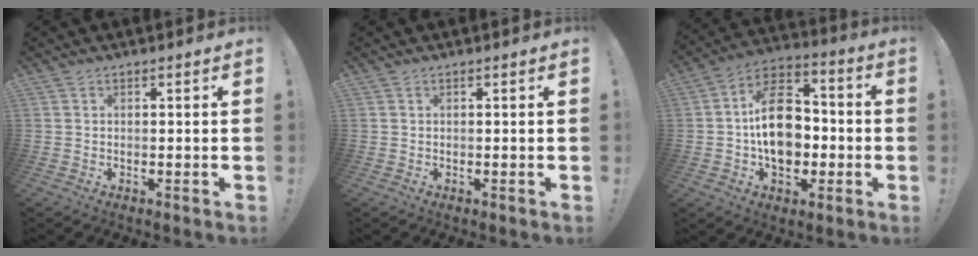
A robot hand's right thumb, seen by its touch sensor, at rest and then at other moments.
{"total": 0.0}
{"total": 18.2, "force": [-1.2, 12.9, 12.8], "torque": [-0.198, 0.015, -0.017]}